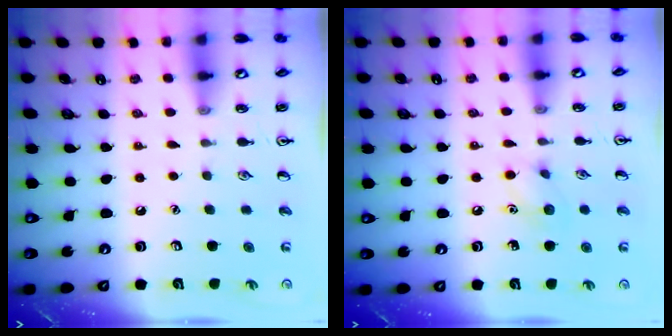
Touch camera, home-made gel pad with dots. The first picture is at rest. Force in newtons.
{"total": 6.3, "press": 6.0, "slide": 1.7}